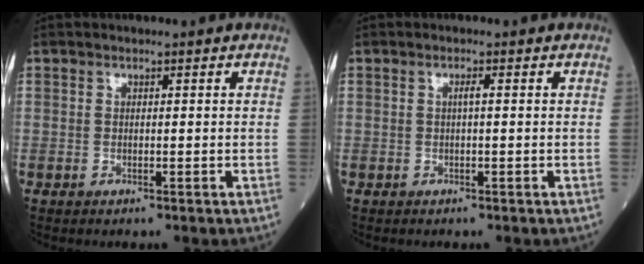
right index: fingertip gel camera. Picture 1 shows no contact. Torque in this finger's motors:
{"motor_torque": [0.15, 0.00, 0.10, 0.03]}